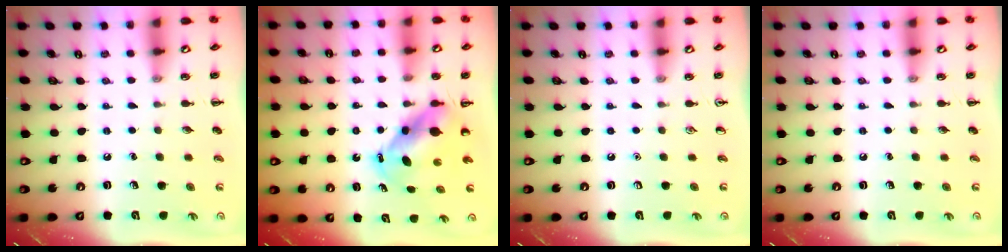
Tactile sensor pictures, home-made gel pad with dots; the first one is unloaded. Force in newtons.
{"total": 6.6, "press": 6.3, "slide": 1.9}
{"total": 0.0}
{"total": 0.0}